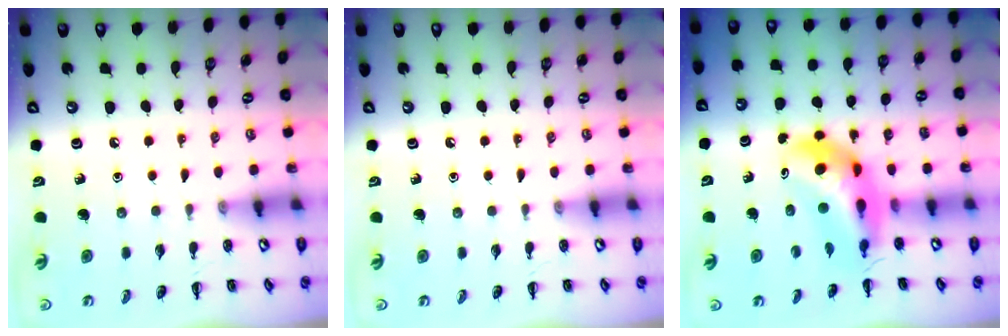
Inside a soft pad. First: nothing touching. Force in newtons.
{"total": 0.0}
{"total": 8.0, "press": 7.7, "slide": 2.0}